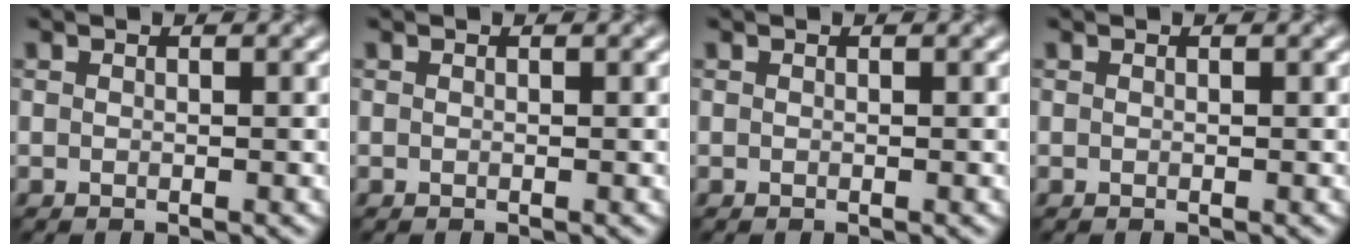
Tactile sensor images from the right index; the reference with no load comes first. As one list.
[{"total": 0.0}, {"total": 0.0}, {"total": 0.0}]